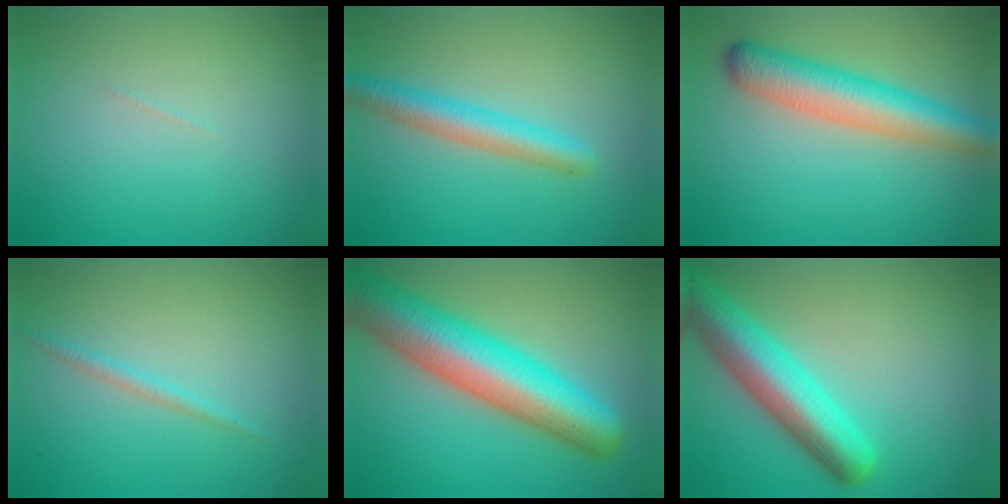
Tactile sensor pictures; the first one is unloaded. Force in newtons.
{"total": 3.3, "press": 3.3, "slide": 0.1}
{"total": 6.2, "press": 6.2, "slide": 0.2}
{"total": 1.1, "press": 1.1, "slide": 0.0}
{"total": 10.6, "press": 10.6, "slide": 0.4}
{"total": 7.2, "press": 7.2, "slide": 0.4}